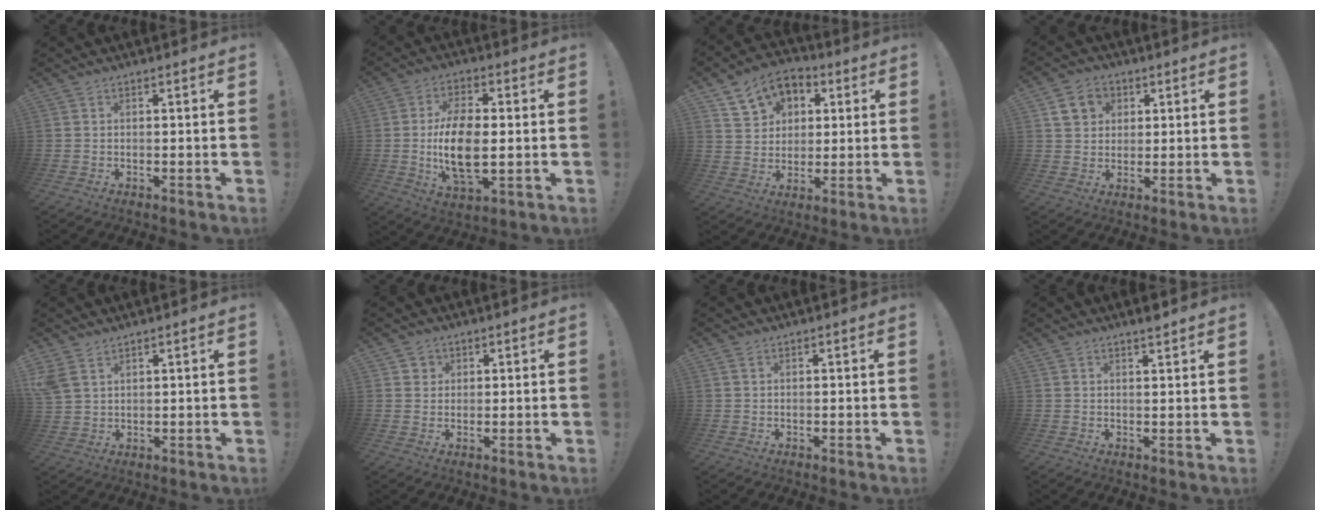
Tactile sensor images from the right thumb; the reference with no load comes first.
{"total": 14.3, "force": [-0.3, 7.3, 12.2], "torque": [-0.244, -0.008, -0.011]}
{"total": 11.1, "force": [5.4, 8.7, 4.2], "torque": [-0.069, -0.023, 0.107]}
{"total": 8.8, "force": [3.6, 7.3, 3.3], "torque": [-0.050, -0.006, 0.073]}
{"total": 5.2, "force": [3.4, 2.9, 2.7], "torque": [-0.056, -0.006, 0.071]}
{"total": 2.5, "force": [1.2, 2.2, 0.3], "torque": [-0.002, -0.006, 0.021]}
{"total": 0.8, "force": [0.4, 0.5, 0.4], "torque": [-0.006, 0.001, 0.008]}
{"total": 2.5, "force": [2.0, 0.0, 1.4], "torque": [-0.020, -0.013, 0.033]}